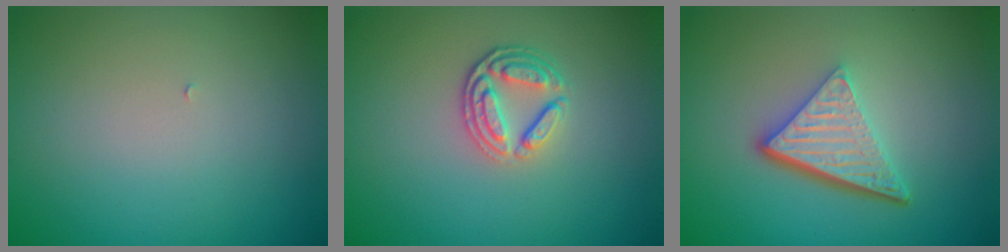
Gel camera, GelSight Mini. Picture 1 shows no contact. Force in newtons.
{"total": 3.4, "press": 2.7, "slide": 2.0}
{"total": 5.6, "press": 3.8, "slide": 4.2}